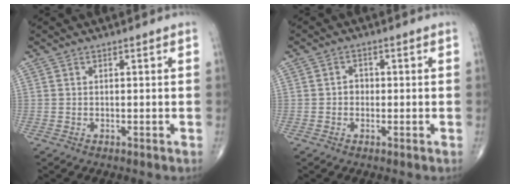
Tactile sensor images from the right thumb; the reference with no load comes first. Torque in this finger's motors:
{"motor_torque": [0.29, -0.03, 0.27, 0.02, -0.02]}